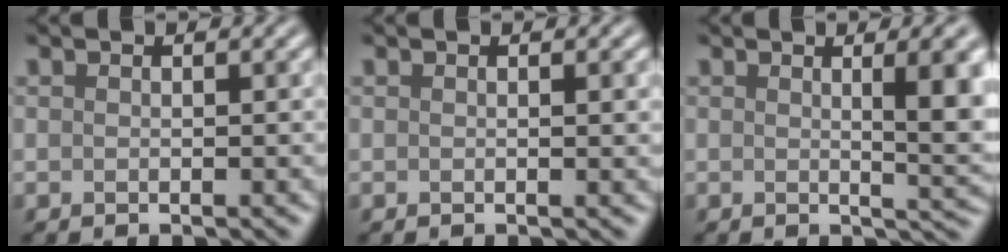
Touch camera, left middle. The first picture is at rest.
{"total": 0.8, "force": [0.1, 0.2, 0.8], "torque": [-0.009, 0.001, -0.001]}
{"total": 5.6, "force": [0.9, 1.5, 5.3], "torque": [-0.056, 0.003, 0.013]}